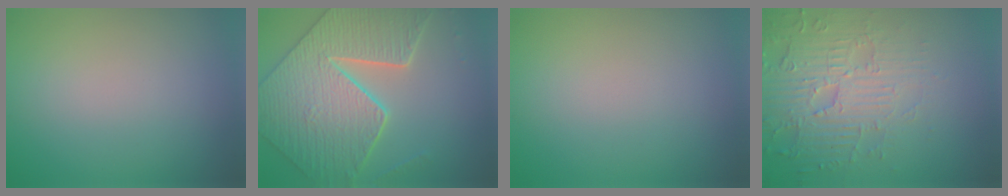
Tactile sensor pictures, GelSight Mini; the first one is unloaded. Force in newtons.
{"total": 8.6, "press": 7.0, "slide": 5.1}
{"total": 0.0}
{"total": 4.8, "press": 4.7, "slide": 1.4}